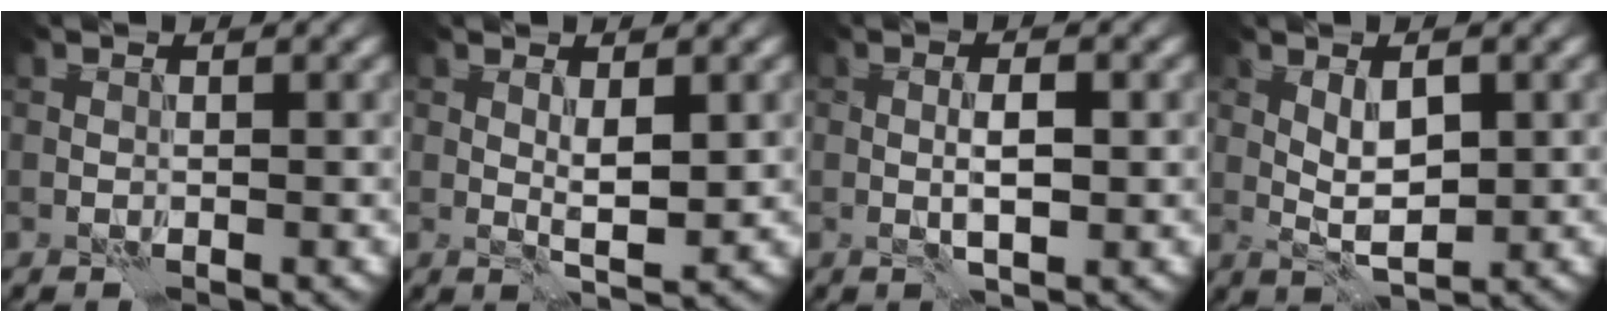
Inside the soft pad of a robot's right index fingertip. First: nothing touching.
{"total": 2.4, "force": [0.4, 0.5, 2.3], "torque": [-0.042, -0.004, 0.008]}
{"total": 2.6, "force": [-0.3, 0.7, 2.5], "torque": [-0.042, -0.001, -0.006]}
{"total": 3.2, "force": [0.3, 1.3, 2.9], "torque": [-0.054, -0.001, 0.007]}